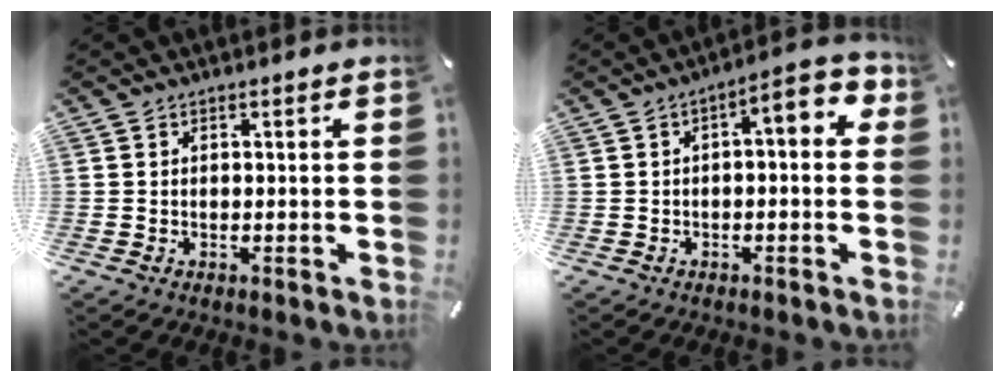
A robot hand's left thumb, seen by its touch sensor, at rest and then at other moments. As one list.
[{"total": 6.1, "force": [0.5, 2.4, 5.6], "torque": [-0.080, -0.009, 0.002]}]